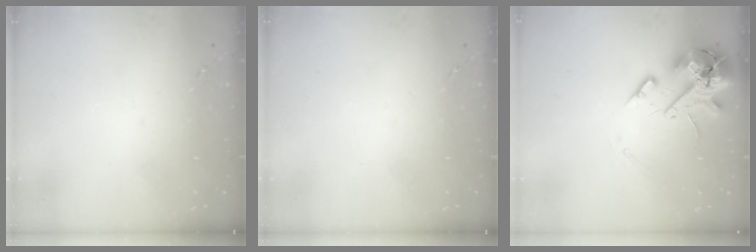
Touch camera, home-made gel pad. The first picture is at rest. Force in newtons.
{"total": 0.0}
{"total": 14.6, "press": 14.4, "slide": 2.4}